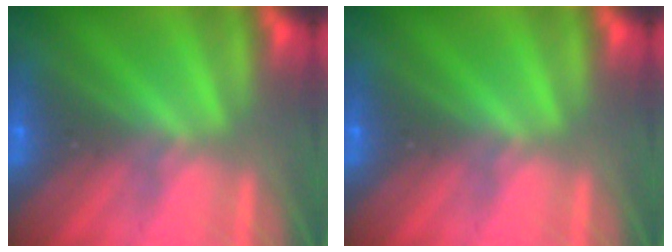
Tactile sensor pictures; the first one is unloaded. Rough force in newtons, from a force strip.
{"total": 0.0}